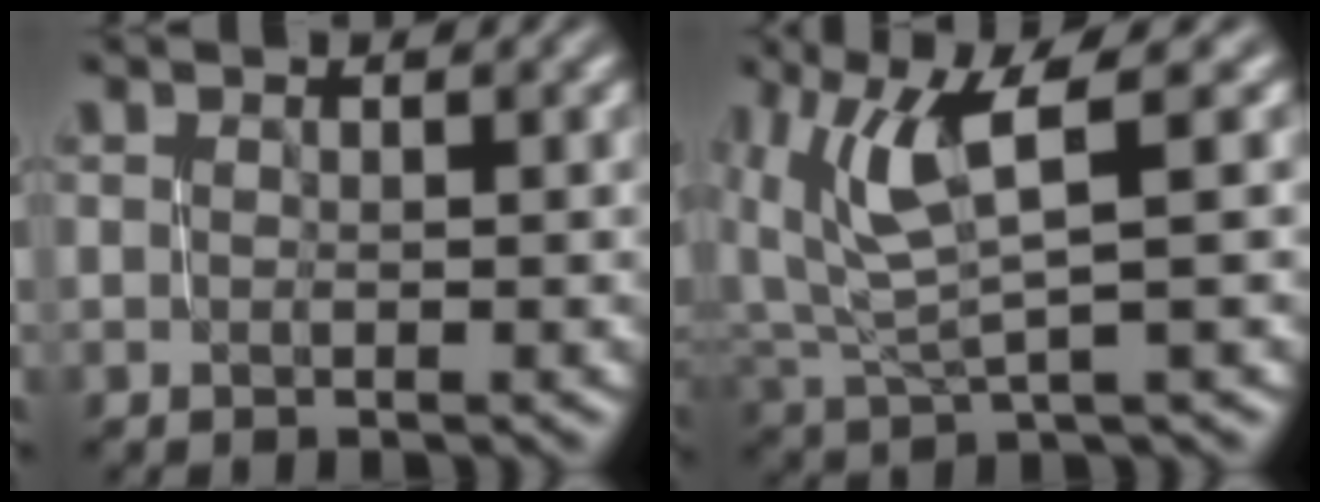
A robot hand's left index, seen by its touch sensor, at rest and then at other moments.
{"total": 4.9, "force": [2.5, 1.1, 4.1], "torque": [-0.098, 0.003, 0.055]}